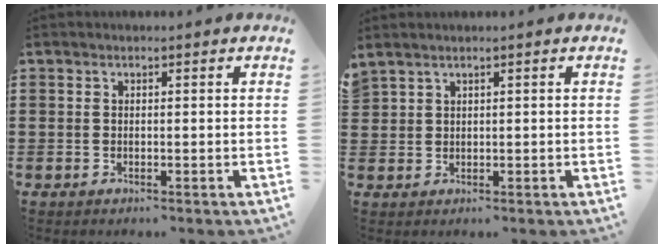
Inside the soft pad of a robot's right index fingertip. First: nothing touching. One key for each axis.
{"total": 1.0, "fx": 0.9, "fy": 0.3, "fz": 0.2, "tx": -0.007, "ty": 0.000, "tz": 0.018}